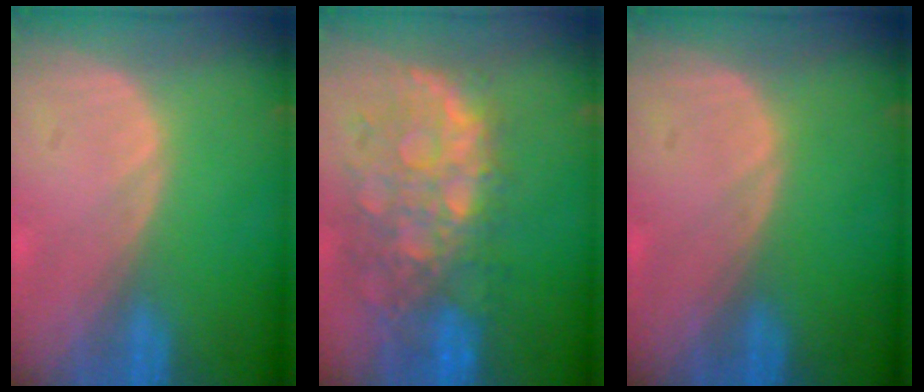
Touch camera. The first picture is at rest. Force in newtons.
{"total": 11.2, "press": 9.8, "slide": 5.5}
{"total": 0.0}